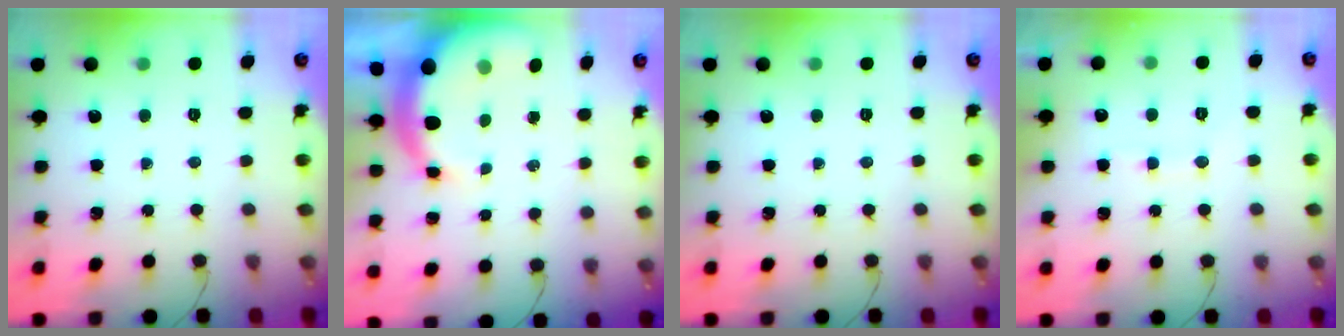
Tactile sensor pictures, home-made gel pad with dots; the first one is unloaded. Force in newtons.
{"total": 8.3, "press": 8.1, "slide": 1.5}
{"total": 0.0}
{"total": 6.9, "press": 6.8, "slide": 1.3}